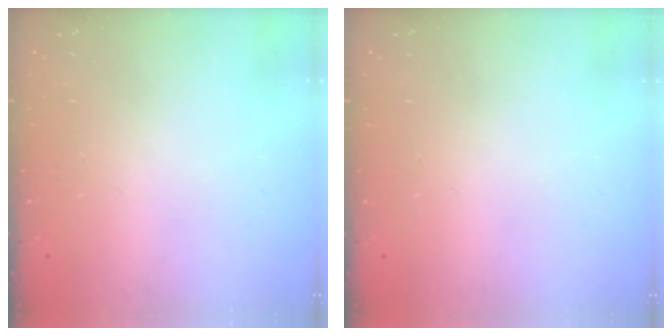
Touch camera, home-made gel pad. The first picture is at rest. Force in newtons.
{"total": 0.0}